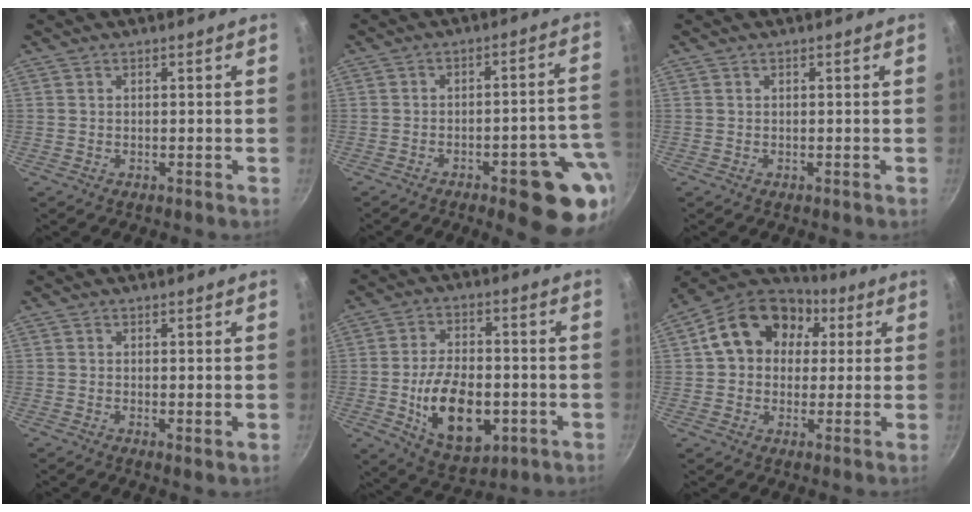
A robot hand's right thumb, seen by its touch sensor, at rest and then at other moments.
{"total": 15.5, "force": [-7.3, 4.7, 12.9], "torque": [-0.103, 0.036, -0.092]}
{"total": 0.0}
{"total": 1.3, "force": [0.3, 0.6, 1.1], "torque": [-0.018, -0.009, 0.002]}
{"total": 15.8, "force": [-3.3, 9.2, 12.4], "torque": [-0.188, 0.008, -0.043]}
{"total": 16.8, "force": [4.4, 13.0, 9.7], "torque": [-0.142, 0.024, 0.057]}